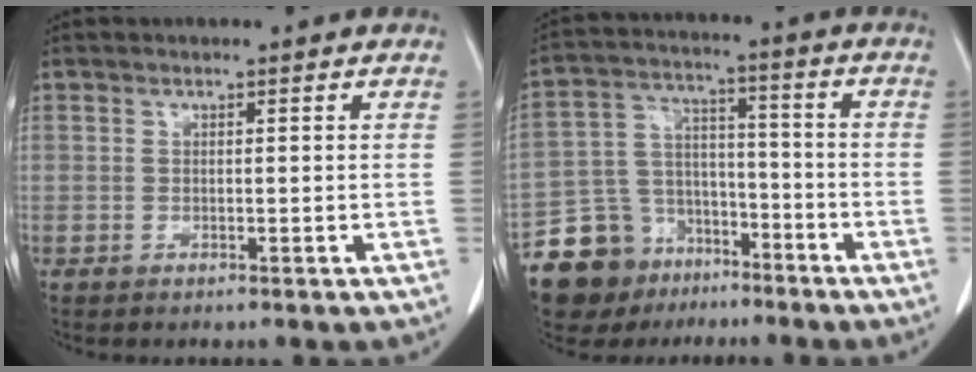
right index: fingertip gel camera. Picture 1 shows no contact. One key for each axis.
{"total": 13.1, "fx": -9.3, "fy": 8.9, "fz": 2.8, "tx": -0.062, "ty": 0.056, "tz": -0.155}